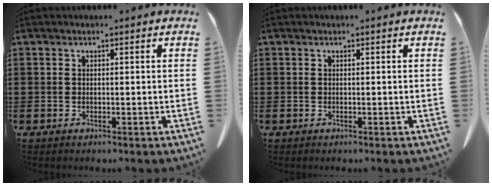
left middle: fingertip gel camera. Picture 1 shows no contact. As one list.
[{"total": 0.0}]